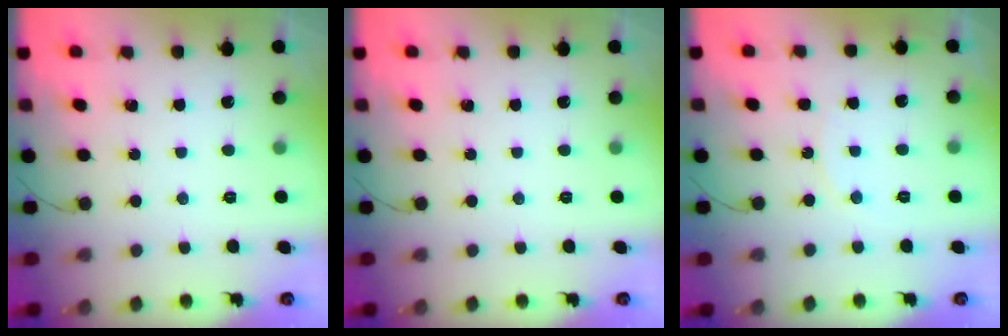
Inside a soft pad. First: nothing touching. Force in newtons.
{"total": 0.0}
{"total": 6.5, "press": 6.5, "slide": 0.6}